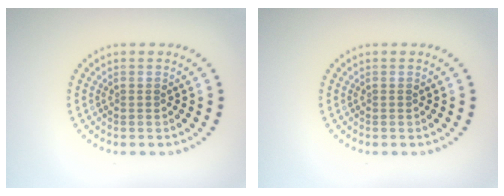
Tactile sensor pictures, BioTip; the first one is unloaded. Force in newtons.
{"total": 0.0}